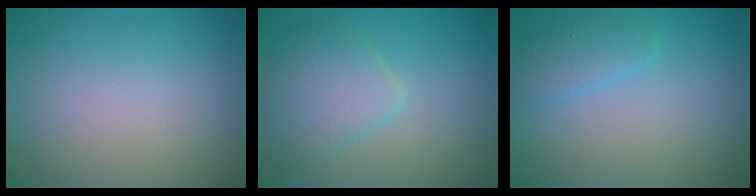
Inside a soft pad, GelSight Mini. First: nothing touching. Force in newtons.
{"total": 4.0, "press": 4.0, "slide": 0.0}
{"total": 2.3, "press": 2.3, "slide": 0.2}